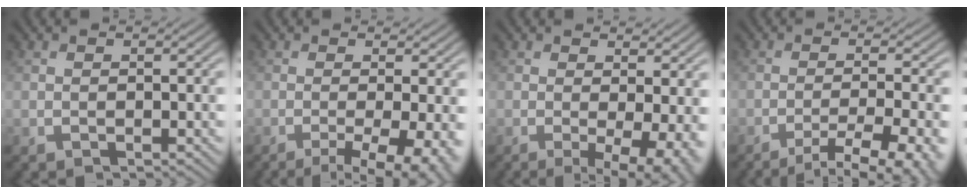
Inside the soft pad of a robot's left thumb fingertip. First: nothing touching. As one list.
[{"total": 7.9, "force": [-2.9, 2.1, 7.1], "torque": [-0.098, -0.009, -0.036]}, {"total": 6.9, "force": [-0.4, 2.1, 6.5], "torque": [-0.094, -0.008, -0.001]}, {"total": 8.2, "force": [-5.5, 1.3, 5.9], "torque": [-0.091, -0.006, -0.076]}]